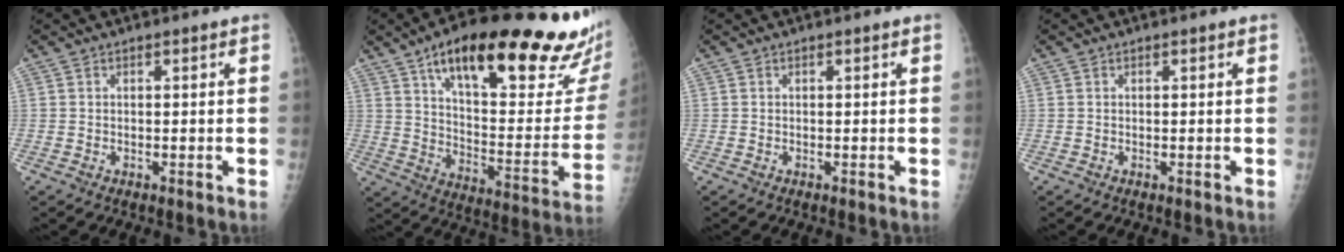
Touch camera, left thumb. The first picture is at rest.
{"total": 33.3, "force": [20.6, 9.4, 24.4], "torque": [-0.312, -0.046, 0.305]}
{"total": 0.0}
{"total": 0.0}